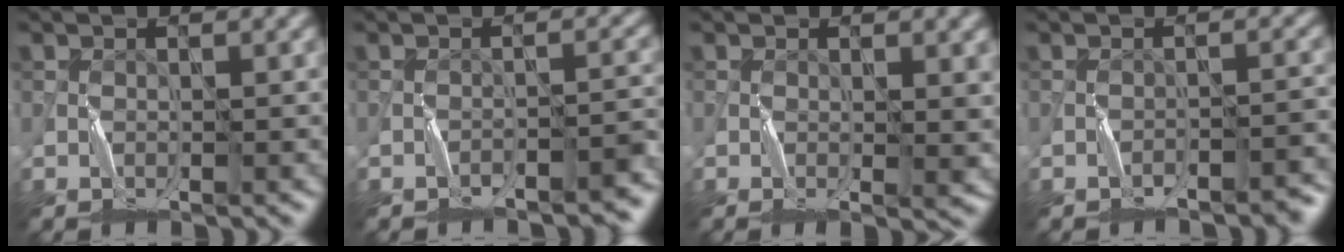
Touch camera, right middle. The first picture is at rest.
{"total": 3.1, "force": [-2.6, 0.5, 1.5], "torque": [-0.019, 0.014, -0.039]}
{"total": 2.8, "force": [-0.3, 0.6, 2.8], "torque": [-0.041, -0.006, -0.006]}
{"total": 2.5, "force": [-2.3, 0.5, 1.1], "torque": [-0.010, 0.013, -0.032]}